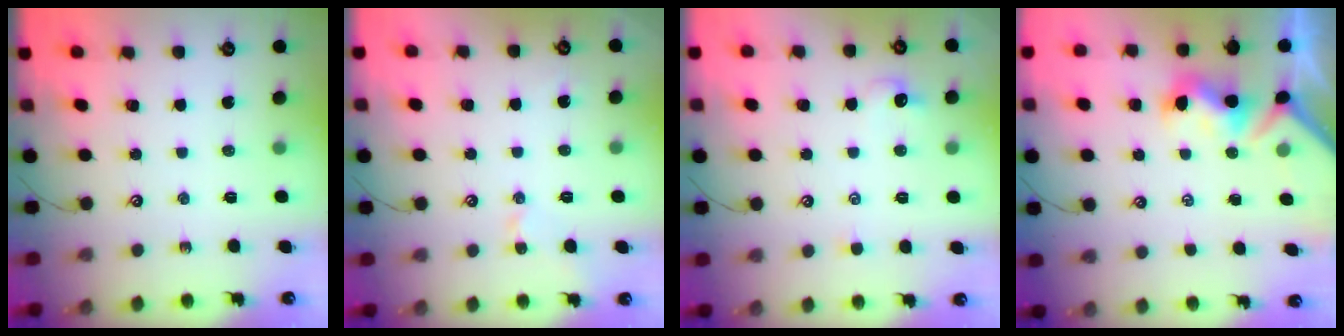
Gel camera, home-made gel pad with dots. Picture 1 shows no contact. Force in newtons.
{"total": 2.2, "press": 2.2, "slide": 0.3}
{"total": 1.0, "press": 0.9, "slide": 0.6}
{"total": 3.2, "press": 3.1, "slide": 0.8}